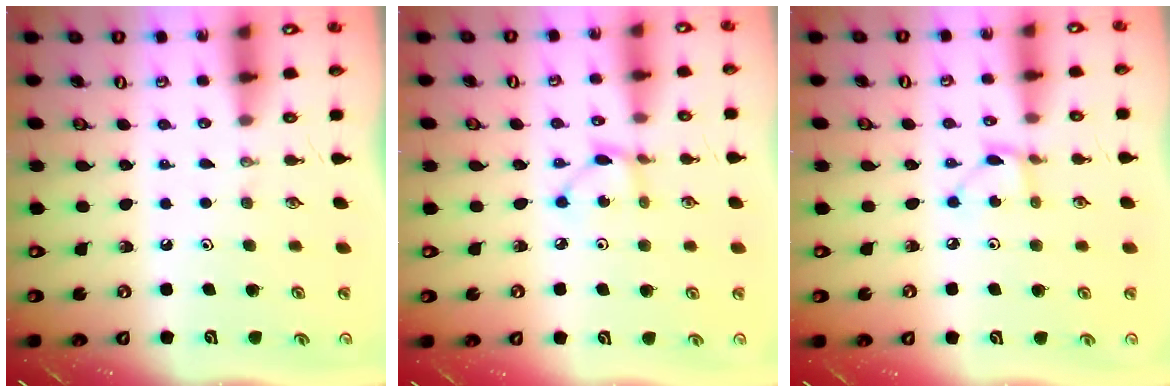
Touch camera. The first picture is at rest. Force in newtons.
{"total": 2.6, "press": 2.6, "slide": 0.2}
{"total": 2.4, "press": 2.4, "slide": 0.1}